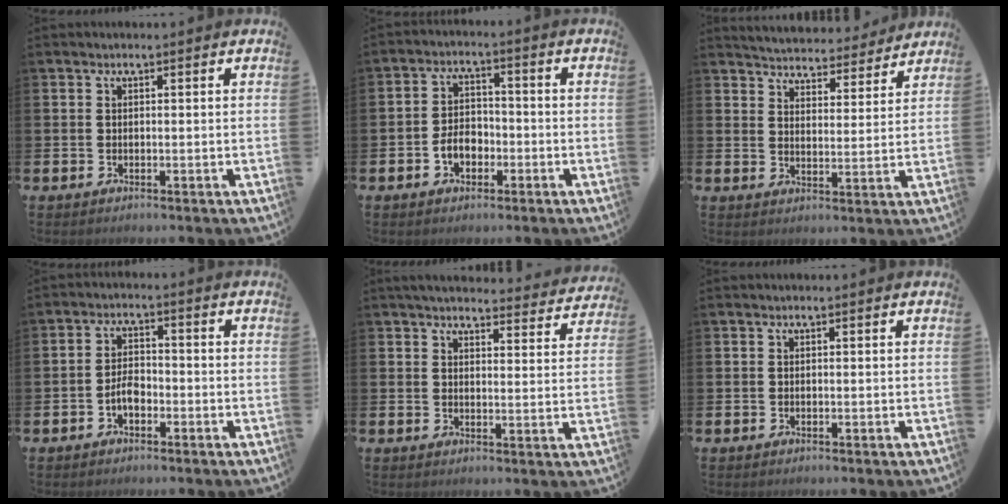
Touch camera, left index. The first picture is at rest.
{"total": 4.1, "force": [-1.7, 2.8, 2.4], "torque": [-0.034, 0.002, -0.036]}
{"total": 4.5, "force": [4.4, 0.7, -0.3], "torque": [-0.012, -0.040, 0.075]}
{"total": 2.9, "force": [-1.3, 1.7, 2.0], "torque": [-0.033, 0.005, -0.027]}
{"total": 4.4, "force": [4.3, 0.6, 0.8], "torque": [-0.018, -0.029, 0.073]}
{"total": 0.0}